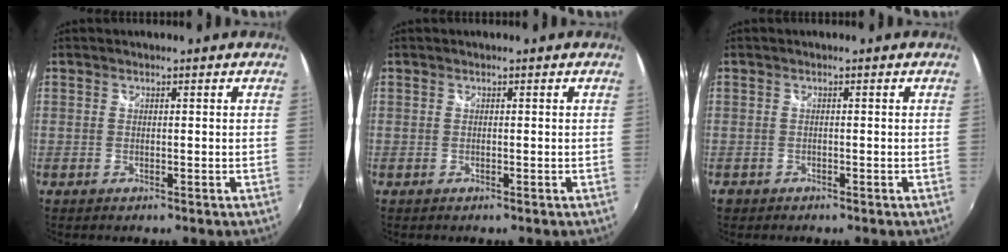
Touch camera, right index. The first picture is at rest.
{"total": 0.0}
{"total": 1.2, "force": [-0.8, 1.0, 0.0], "torque": [-0.006, 0.001, -0.013]}